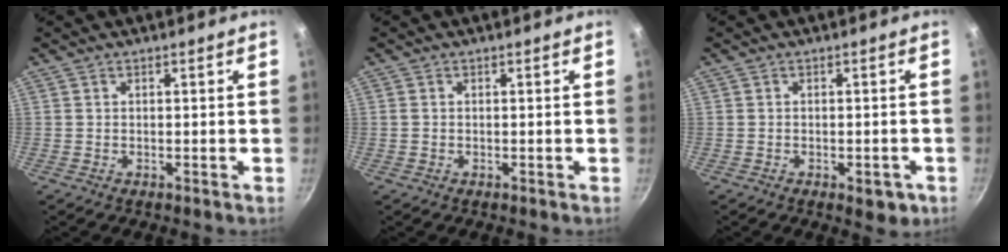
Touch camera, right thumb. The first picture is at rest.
{"total": 0.7, "force": [-0.1, 0.6, 0.3], "torque": [-0.004, 0.002, -0.003]}
{"total": 4.1, "force": [-1.8, 2.1, 2.9], "torque": [-0.021, 0.011, -0.015]}